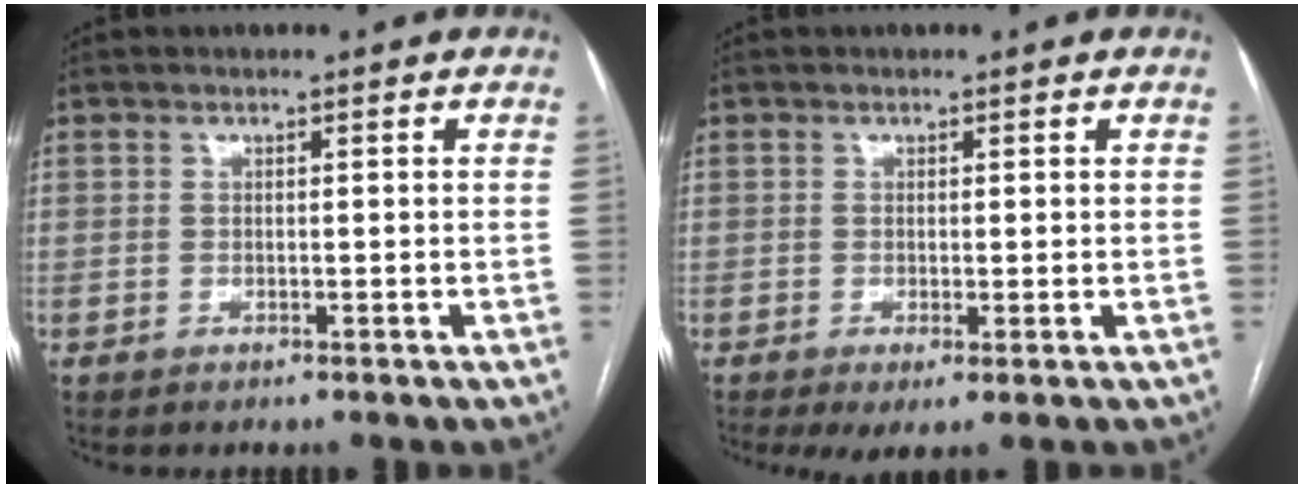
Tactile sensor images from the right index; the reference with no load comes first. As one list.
[{"total": 2.9, "force": [-1.1, 0.6, 2.6], "torque": [-0.041, -0.010, -0.013]}]